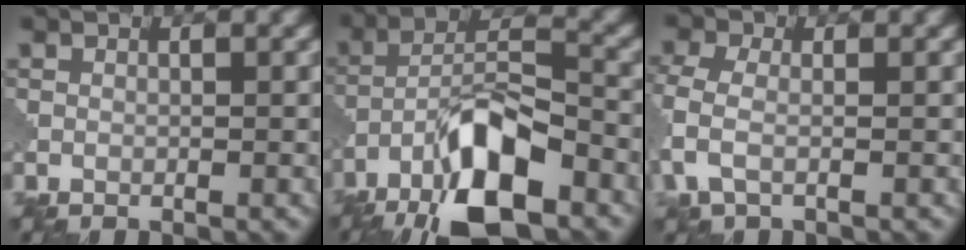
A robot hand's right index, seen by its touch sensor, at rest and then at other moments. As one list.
[{"total": 10.5, "force": [-6.5, 3.4, 7.5], "torque": [-0.127, 0.014, -0.125]}, {"total": 3.5, "force": [-0.8, 1.9, 2.8], "torque": [-0.077, 0.002, -0.025]}]